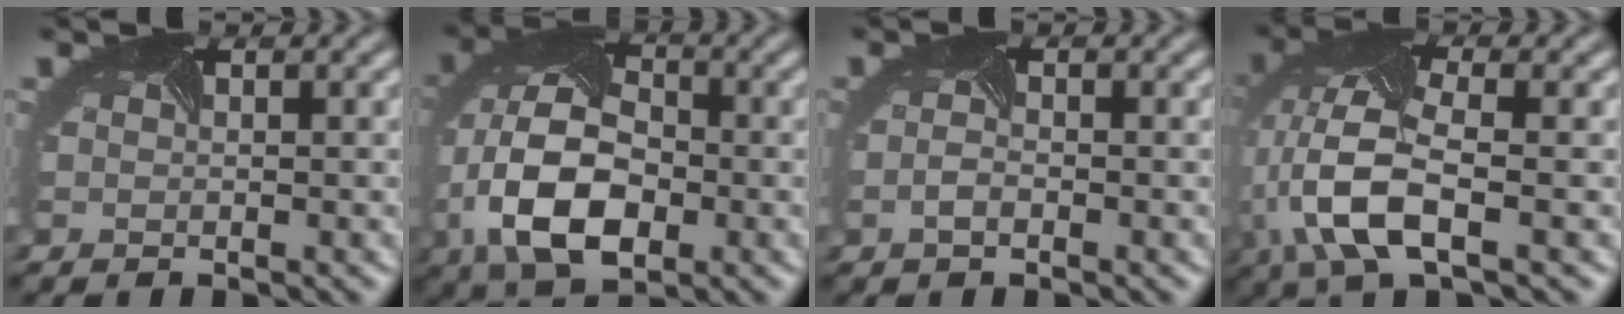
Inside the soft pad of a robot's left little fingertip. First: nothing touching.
{"total": 10.5, "force": [-2.9, 6.4, 7.8], "torque": [-0.179, -0.019, -0.059]}
{"total": 1.1, "force": [-0.8, 0.3, 0.6], "torque": [-0.021, -0.004, -0.017]}
{"total": 8.4, "force": [-2.7, 3.6, 7.0], "torque": [-0.164, -0.003, -0.059]}